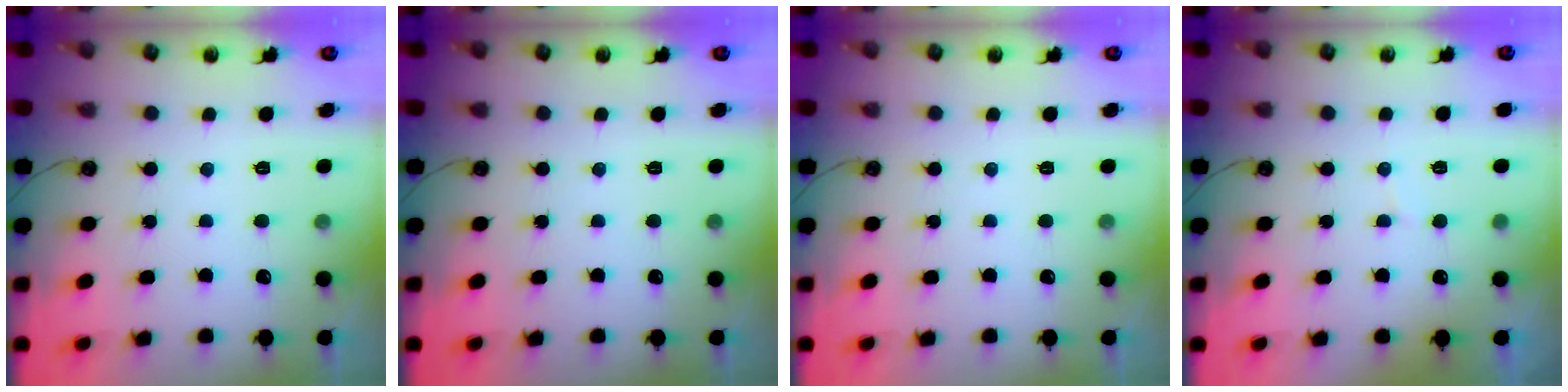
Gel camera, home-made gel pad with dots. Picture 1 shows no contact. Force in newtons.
{"total": 0.0}
{"total": 0.0}
{"total": 2.3, "press": 2.0, "slide": 1.2}